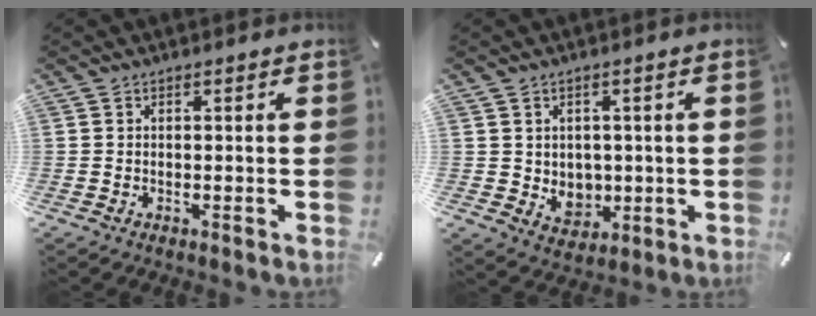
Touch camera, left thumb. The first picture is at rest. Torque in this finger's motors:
{"motor_torque": [0.14, 0.14, 0.01, 0.00, 0.02]}